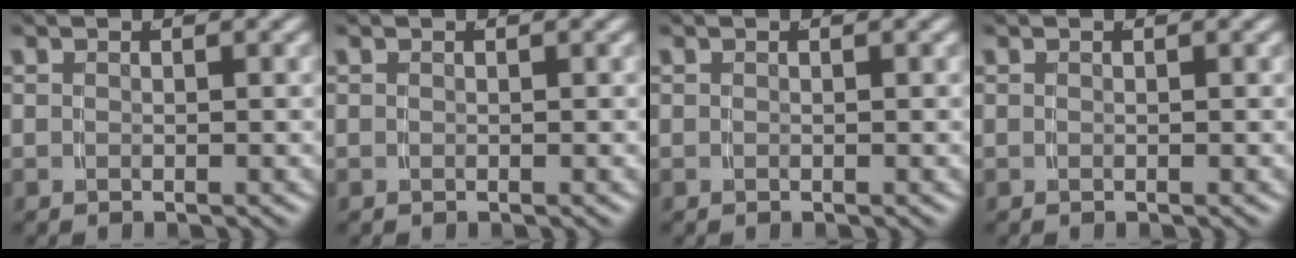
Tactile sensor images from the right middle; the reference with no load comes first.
{"total": 0.0}
{"total": 0.0}
{"total": 0.0}